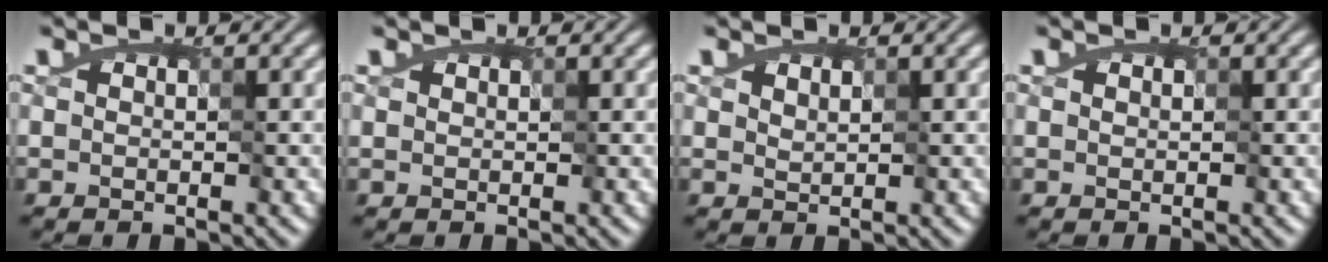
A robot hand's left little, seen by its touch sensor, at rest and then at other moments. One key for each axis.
{"total": 0.0}
{"total": 0.8, "fx": 0.6, "fy": 0.4, "fz": 0.3, "tx": -0.019, "ty": -0.002, "tz": 0.024}
{"total": 0.0}